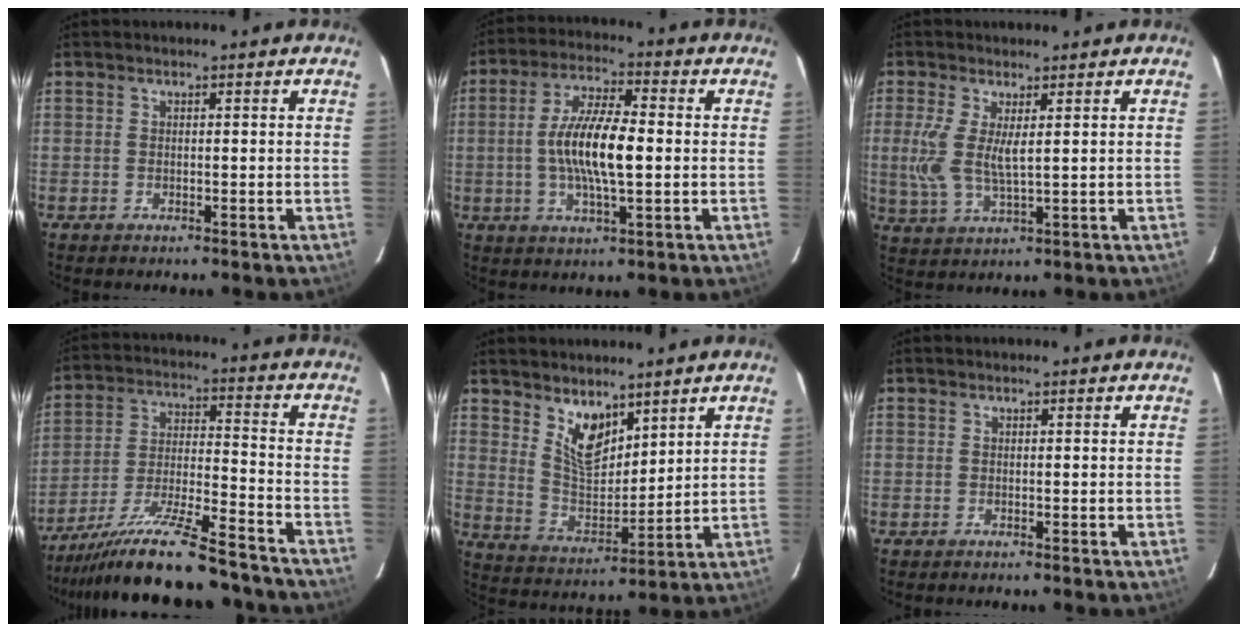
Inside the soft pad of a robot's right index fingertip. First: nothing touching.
{"total": 11.6, "force": [-0.6, 3.1, 11.2], "torque": [-0.217, 0.006, -0.012]}
{"total": 7.0, "force": [1.2, 2.2, 6.6], "torque": [-0.147, -0.006, 0.024]}
{"total": 21.7, "force": [-18.7, 2.5, 10.8], "torque": [-0.207, -0.044, -0.294]}
{"total": 9.1, "force": [6.1, 4.4, 5.1], "torque": [-0.085, -0.005, 0.123]}
{"total": 0.0}